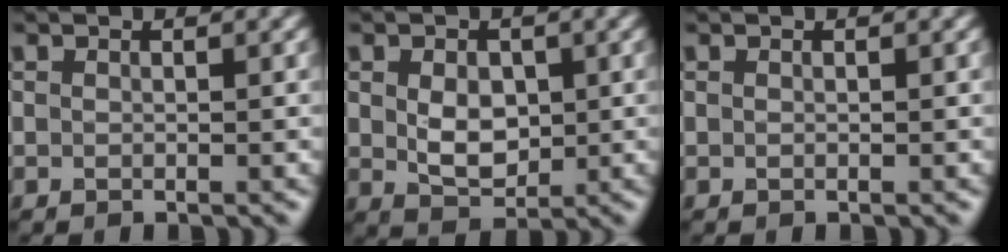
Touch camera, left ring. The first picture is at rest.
{"total": 3.5, "force": [0.3, 2.4, 2.5], "torque": [-0.048, -0.005, 0.007]}
{"total": 0.0}